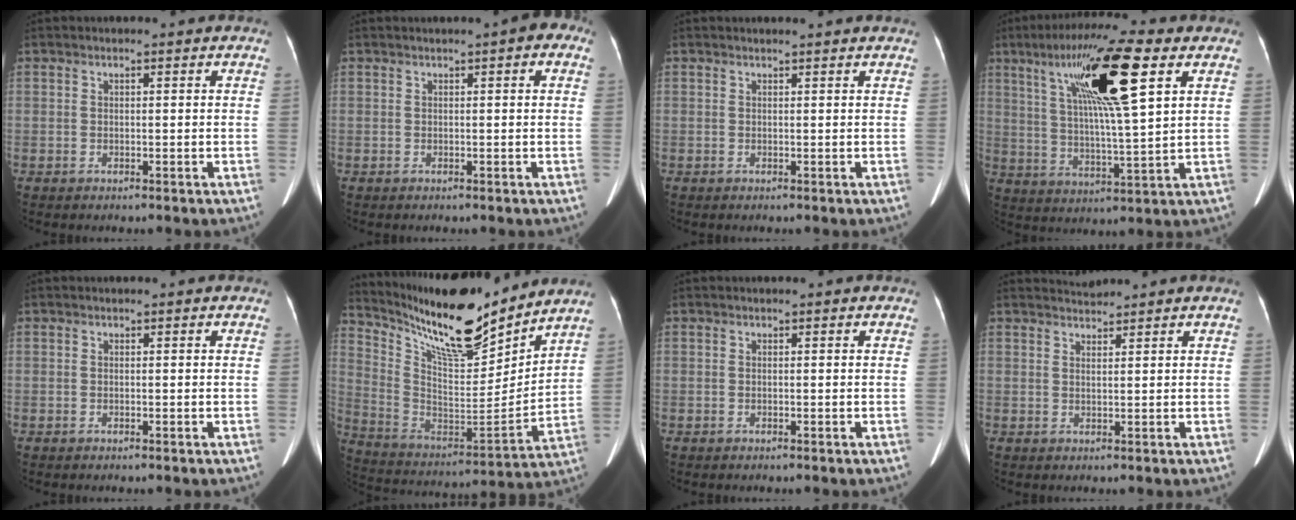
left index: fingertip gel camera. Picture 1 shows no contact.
{"total": 2.7, "force": [1.1, 0.6, 2.4], "torque": [-0.026, 0.011, 0.009]}
{"total": 1.8, "force": [1.7, 0.0, 0.5], "torque": [-0.009, 0.014, 0.021]}
{"total": 16.4, "force": [7.0, 0.9, 14.8], "torque": [-0.266, 0.018, 0.120]}
{"total": 0.0}
{"total": 19.4, "force": [16.6, 2.8, 9.6], "torque": [-0.185, -0.018, 0.293]}
{"total": 0.0}
{"total": 2.0, "force": [1.9, -0.4, -0.3], "torque": [0.003, 0.004, 0.041]}